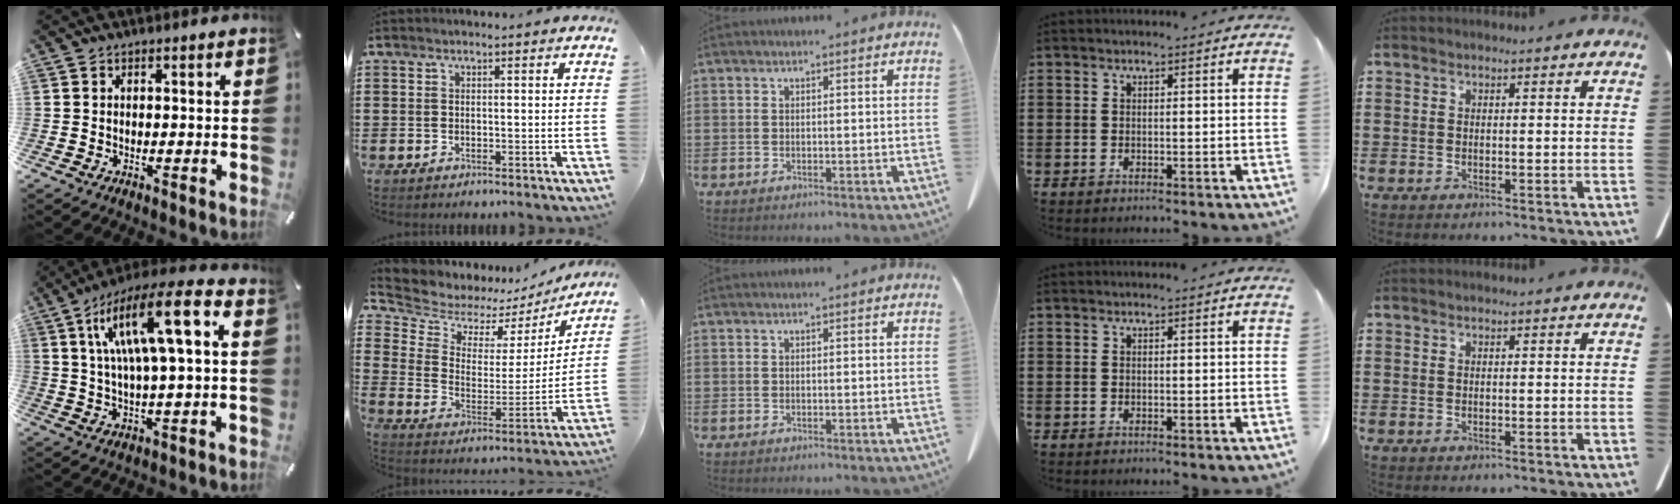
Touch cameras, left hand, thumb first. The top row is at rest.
{"thumb": {"total": 16.2, "force": [4.8, 4.3, 14.9], "torque": [-0.283, 0.000, 0.075]}, "index": {"total": 6.7, "force": [6.2, 2.6, 0.5], "torque": [-0.053, -0.043, 0.109]}}